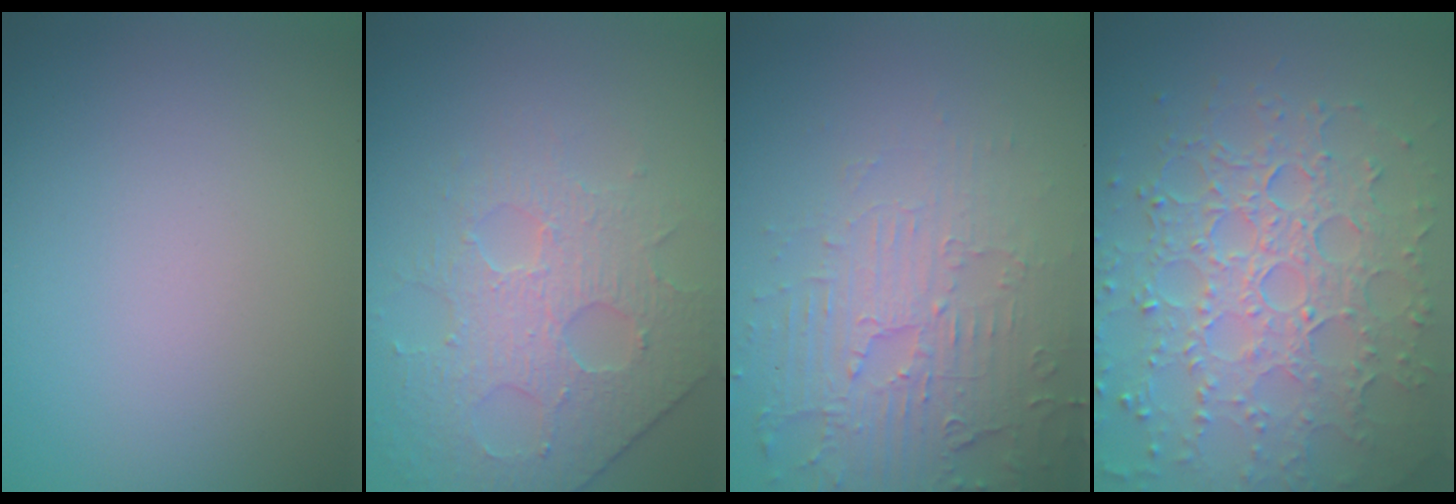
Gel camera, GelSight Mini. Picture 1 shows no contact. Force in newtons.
{"total": 4.1, "press": 3.6, "slide": 1.9}
{"total": 5.5, "press": 3.6, "slide": 4.1}
{"total": 7.7, "press": 5.5, "slide": 5.4}